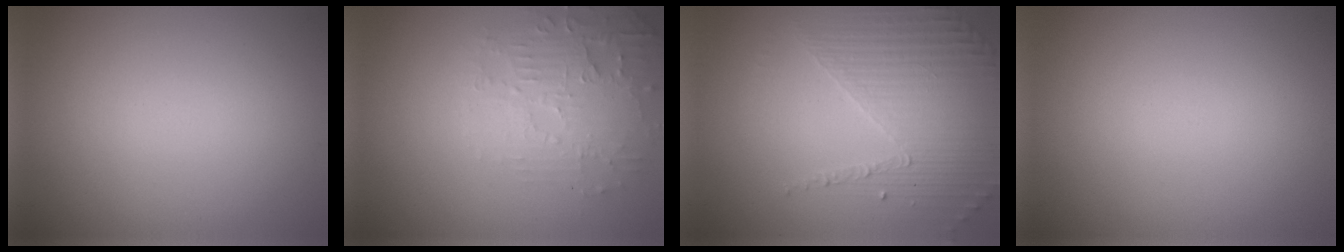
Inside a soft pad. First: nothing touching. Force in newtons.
{"total": 3.7, "press": 3.6, "slide": 0.7}
{"total": 4.4, "press": 3.1, "slide": 3.2}
{"total": 0.0}